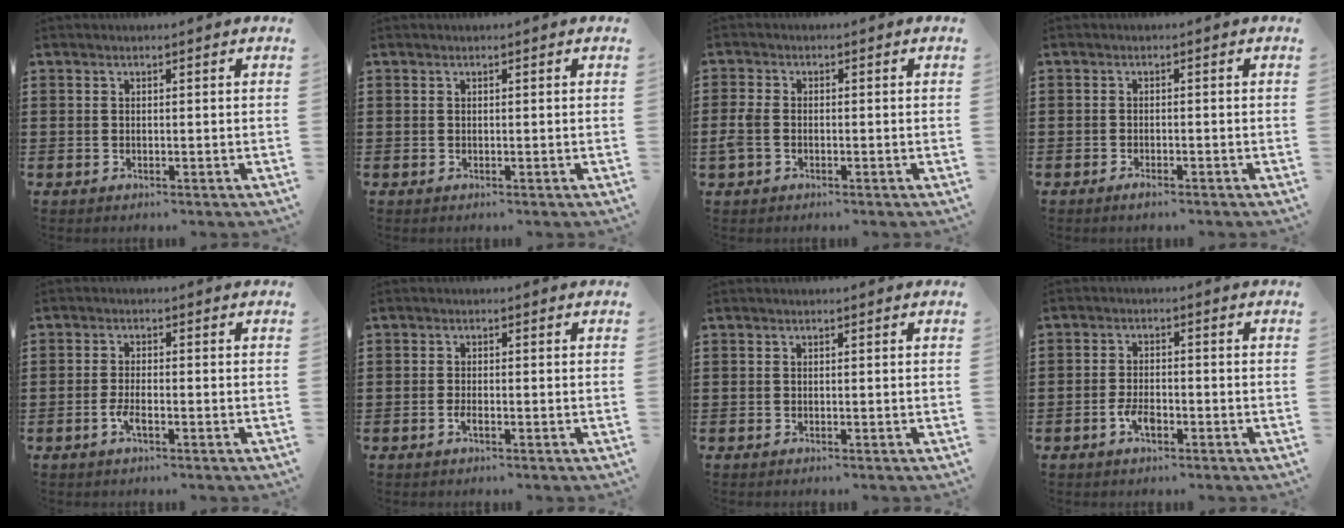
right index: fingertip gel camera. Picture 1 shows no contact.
{"total": 0.0}
{"total": 2.9, "force": [-1.0, 1.8, 2.1], "torque": [-0.069, -0.009, -0.027]}
{"total": 1.1, "force": [-1.0, 0.1, 0.4], "torque": [-0.010, -0.005, -0.019]}
{"total": 2.7, "force": [-1.2, 0.6, 2.3], "torque": [-0.055, -0.006, -0.026]}
{"total": 1.4, "force": [-0.7, 0.3, 1.2], "torque": [-0.032, -0.007, -0.013]}
{"total": 0.0}
{"total": 3.4, "force": [-1.7, 1.4, 2.6], "torque": [-0.059, -0.002, -0.034]}